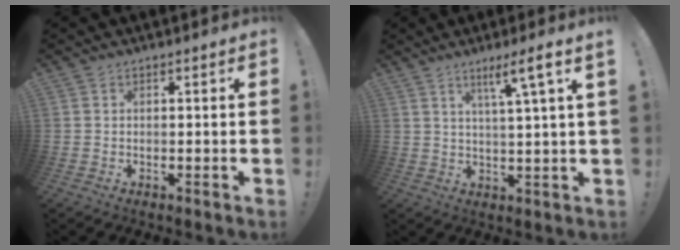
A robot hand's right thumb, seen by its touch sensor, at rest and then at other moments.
{"total": 7.7, "force": [3.7, -0.8, 6.7], "torque": [-0.107, -0.013, 0.050]}